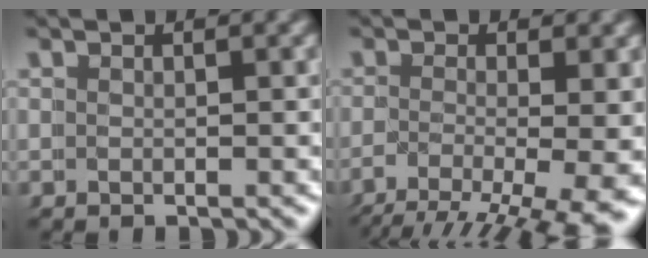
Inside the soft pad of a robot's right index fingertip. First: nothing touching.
{"total": 7.7, "force": [-2.3, 2.5, 6.9], "torque": [-0.099, -0.030, -0.023]}